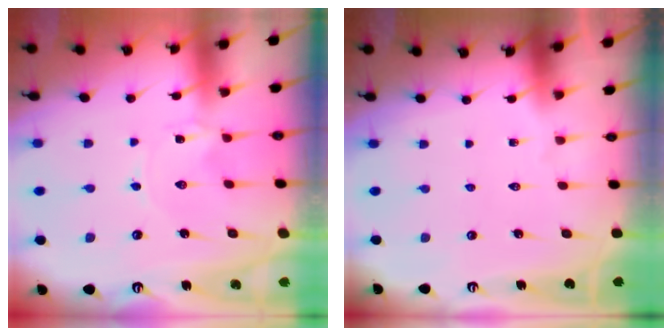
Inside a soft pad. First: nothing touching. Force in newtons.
{"total": 0.0}